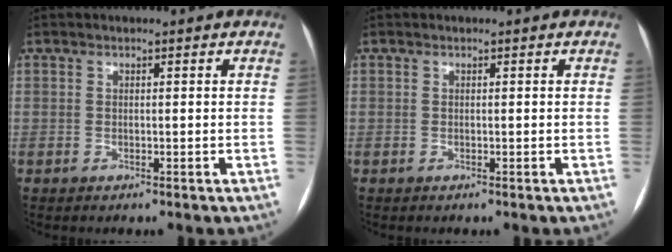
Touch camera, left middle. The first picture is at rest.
{"total": 0.0}